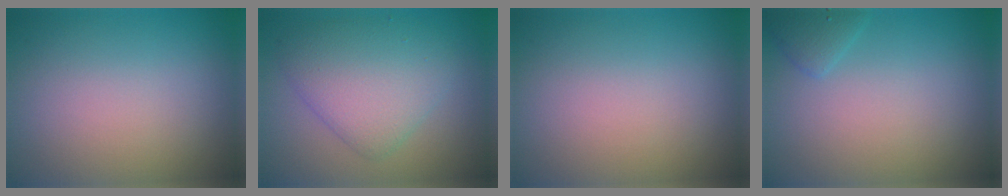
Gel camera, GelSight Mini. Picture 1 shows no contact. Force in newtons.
{"total": 5.4, "press": 5.4, "slide": 0.2}
{"total": 0.0}
{"total": 1.3, "press": 1.3, "slide": 0.2}